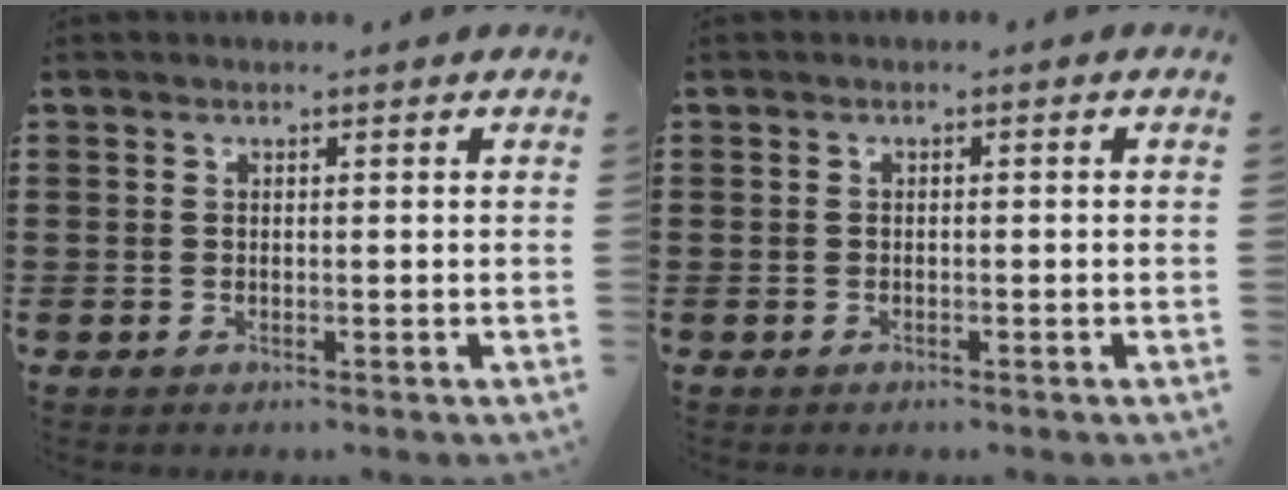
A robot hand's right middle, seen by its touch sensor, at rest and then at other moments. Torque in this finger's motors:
{"motor_torque": [0.49, -0.77, -0.01, 0.00]}